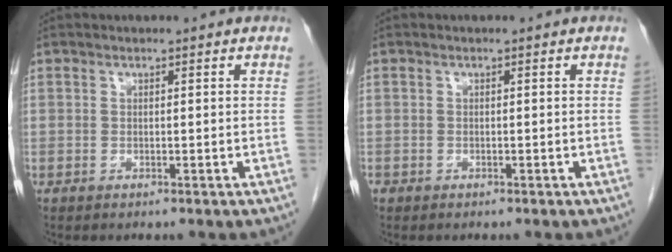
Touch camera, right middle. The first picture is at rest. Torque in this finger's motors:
{"motor_torque": [0.29, 0.06, 0.00, 0.00]}